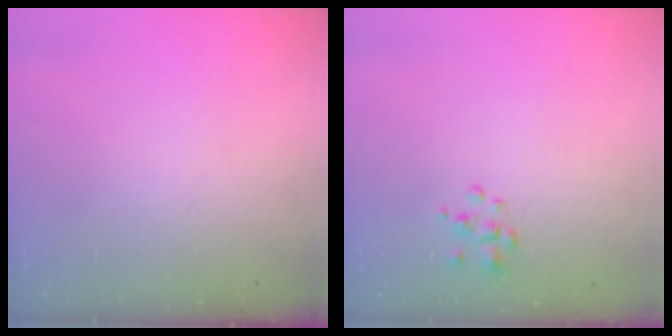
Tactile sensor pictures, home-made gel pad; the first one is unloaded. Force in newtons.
{"total": 2.7, "press": 2.5, "slide": 0.9}